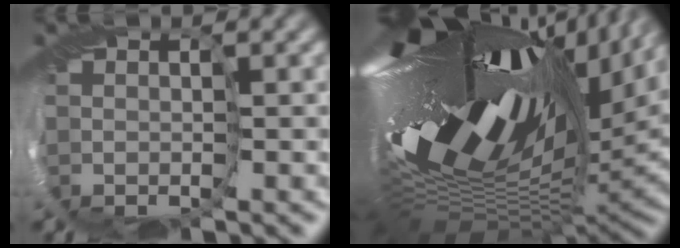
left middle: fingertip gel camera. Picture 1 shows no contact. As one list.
[{"total": 18.9, "force": [3.6, 8.4, 16.5], "torque": [-0.281, -0.032, 0.075]}]